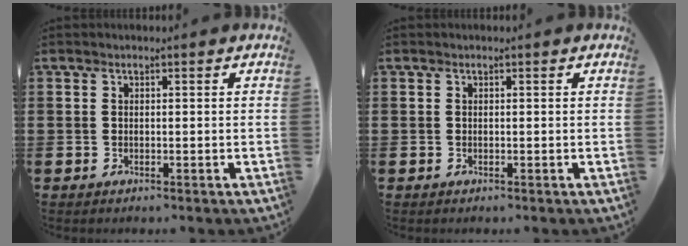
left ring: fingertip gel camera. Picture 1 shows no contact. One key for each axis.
{"total": 0.0}